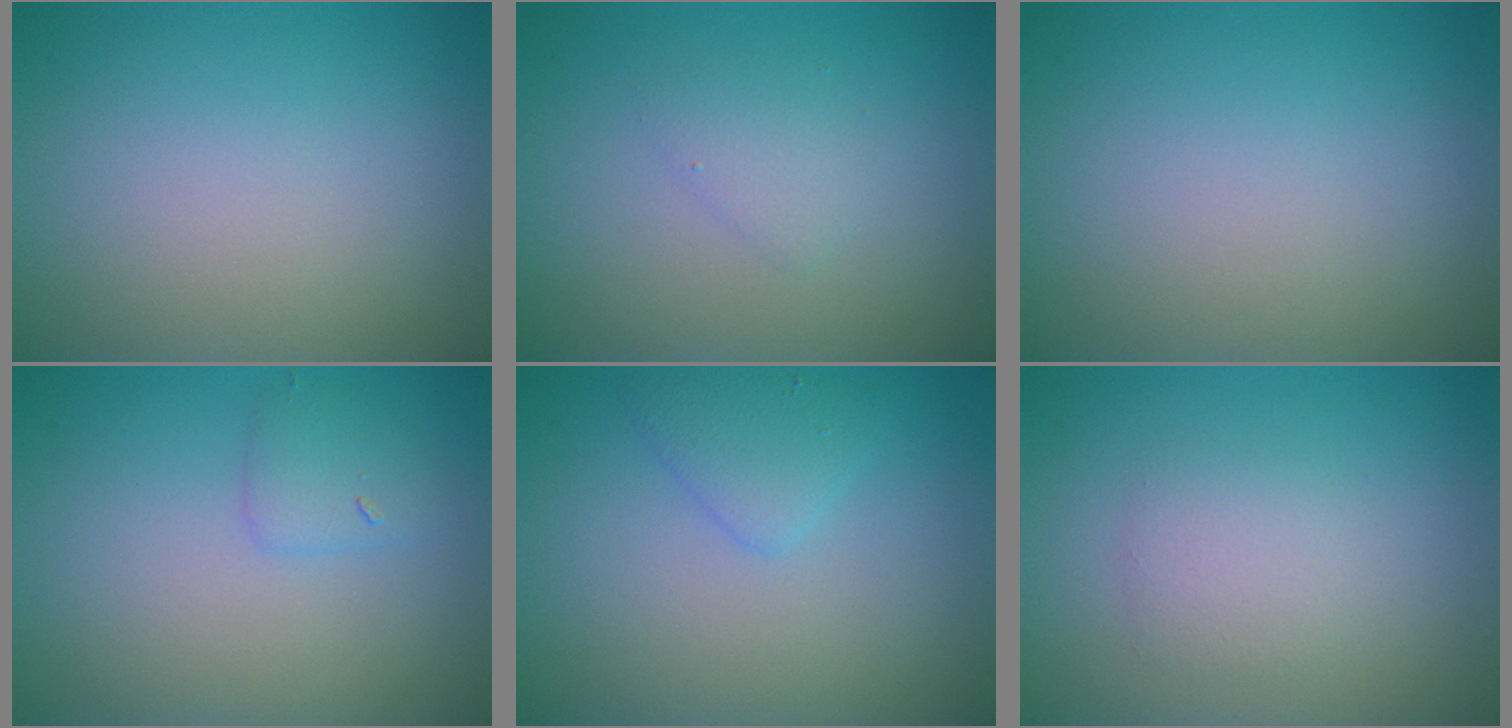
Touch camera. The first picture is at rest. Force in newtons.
{"total": 1.3, "press": 1.3, "slide": 0.1}
{"total": 0.0}
{"total": 1.5, "press": 1.5, "slide": 0.1}
{"total": 1.9, "press": 1.9, "slide": 0.0}
{"total": 1.9, "press": 1.9, "slide": 0.1}